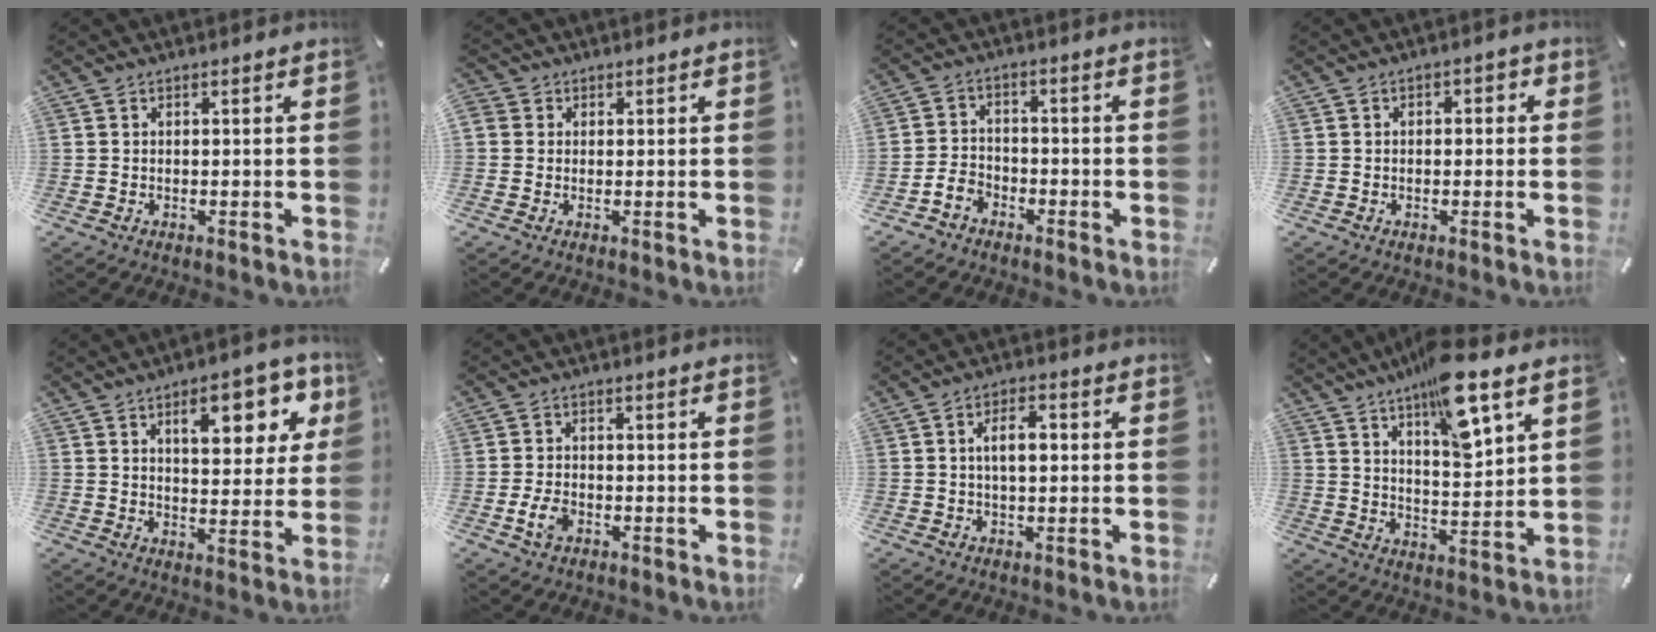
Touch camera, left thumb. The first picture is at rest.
{"total": 1.8, "force": [0.2, 1.8, 0.2], "torque": [-0.003, 0.006, 0.001]}
{"total": 4.7, "force": [-3.1, 3.3, 1.5], "torque": [-0.029, 0.017, -0.059]}
{"total": 1.9, "force": [-1.1, 1.2, 1.0], "torque": [-0.019, 0.011, -0.025]}
{"total": 13.8, "force": [6.1, 6.6, 10.4], "torque": [-0.131, -0.018, 0.095]}
{"total": 4.3, "force": [-1.7, 2.8, 2.8], "torque": [-0.064, 0.004, -0.033]}
{"total": 5.9, "force": [0.5, 2.9, 5.1], "torque": [-0.083, 0.007, 0.002]}
{"total": 13.5, "force": [9.3, 3.8, 9.0], "torque": [-0.142, -0.050, 0.156]}